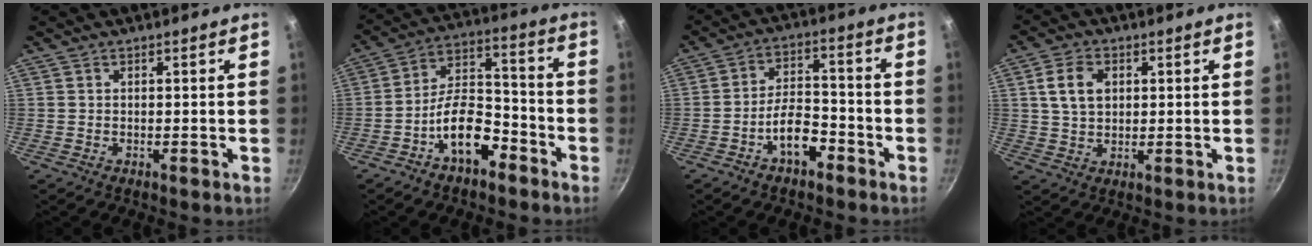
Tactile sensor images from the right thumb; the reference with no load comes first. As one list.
[{"total": 11.8, "force": [-6.4, 6.1, 7.8], "torque": [-0.108, 0.069, -0.116]}, {"total": 7.9, "force": [-4.3, 3.9, 5.3], "torque": [-0.071, 0.044, -0.076]}, {"total": 6.7, "force": [1.8, 4.8, 4.5], "torque": [-0.069, 0.002, 0.033]}]